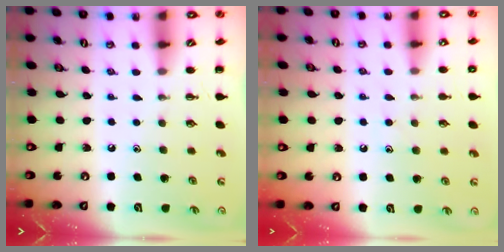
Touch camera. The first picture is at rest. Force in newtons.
{"total": 6.5, "press": 6.4, "slide": 1.1}